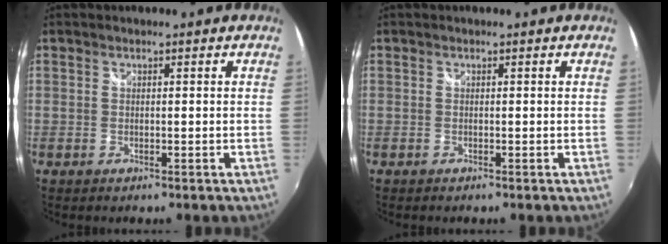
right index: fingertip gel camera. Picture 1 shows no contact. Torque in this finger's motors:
{"motor_torque": [-0.76, 1.04, 0.00, 0.01]}